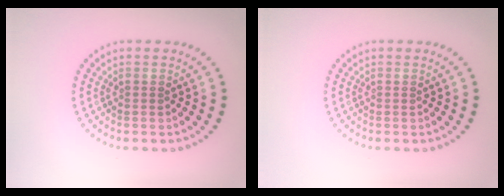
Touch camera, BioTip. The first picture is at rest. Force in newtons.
{"total": 0.0}